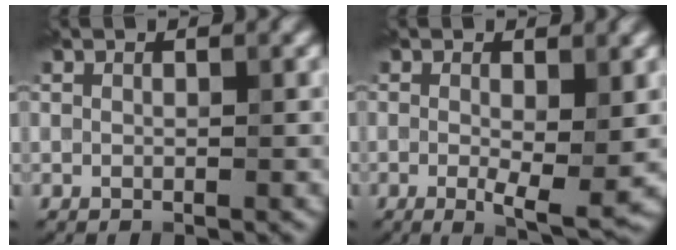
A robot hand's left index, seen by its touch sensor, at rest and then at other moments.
{"total": 4.0, "force": [-0.4, 0.9, 3.9], "torque": [-0.059, -0.013, -0.007]}